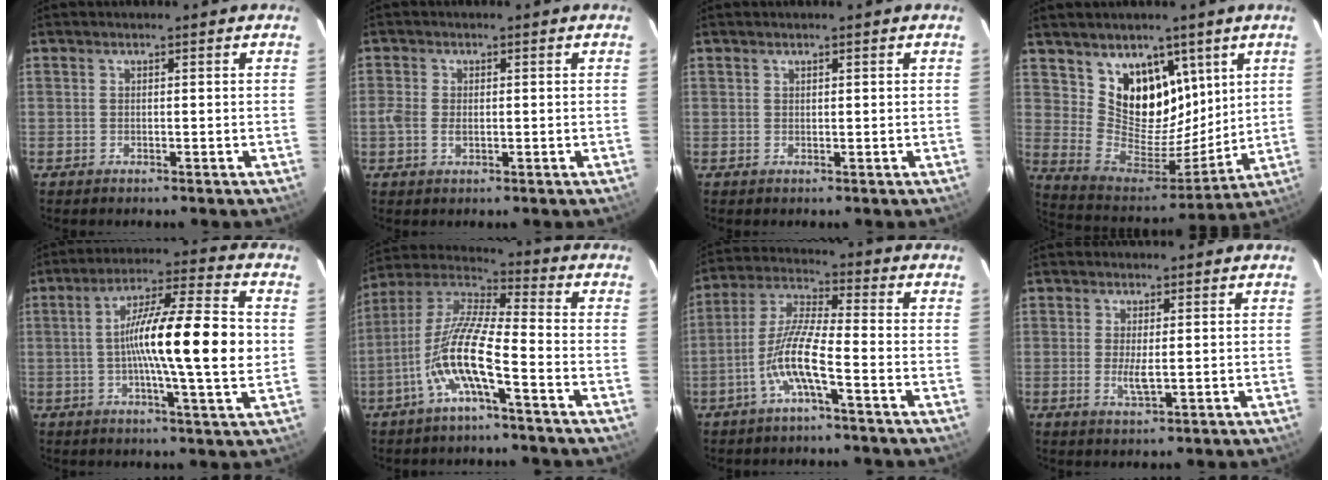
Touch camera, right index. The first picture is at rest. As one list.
[{"total": 2.9, "force": [-0.6, 1.8, 2.2], "torque": [-0.046, -0.001, -0.012]}, {"total": 0.5, "force": [0.3, 0.4, 0.0], "torque": [0.000, 0.002, 0.006]}, {"total": 14.8, "force": [8.1, 10.4, 6.6], "torque": [-0.123, -0.015, 0.160]}, {"total": 16.1, "force": [-0.1, 1.1, 16.0], "torque": [-0.261, 0.012, -0.010]}, {"total": 12.4, "force": [-5.3, 1.6, 11.0], "torque": [-0.221, 0.001, -0.108]}, {"total": 9.0, "force": [-4.0, 0.6, 8.0], "torque": [-0.178, 0.005, -0.081]}, {"total": 3.1, "force": [-0.2, 0.5, 3.1], "torque": [-0.061, -0.007, -0.003]}]